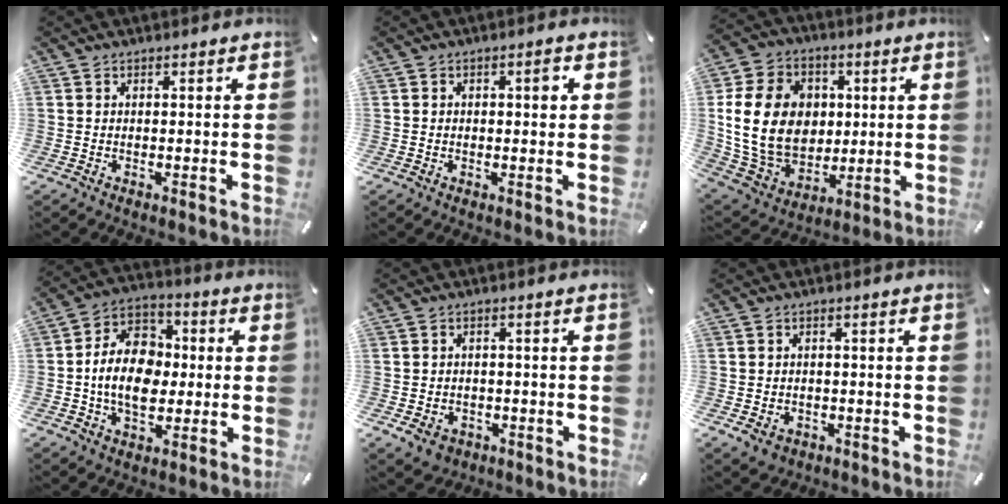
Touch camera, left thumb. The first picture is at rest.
{"total": 2.7, "force": [0.4, 1.5, 2.2], "torque": [-0.030, 0.004, 0.000]}
{"total": 19.8, "force": [1.9, 15.9, 11.5], "torque": [-0.247, 0.004, 0.040]}
{"total": 13.5, "force": [-1.9, 10.5, 8.4], "torque": [-0.170, 0.023, -0.031]}
{"total": 4.7, "force": [-2.2, 3.7, 1.9], "torque": [-0.034, 0.007, -0.042]}
{"total": 3.5, "force": [-1.5, 2.8, 1.3], "torque": [-0.019, 0.003, -0.031]}